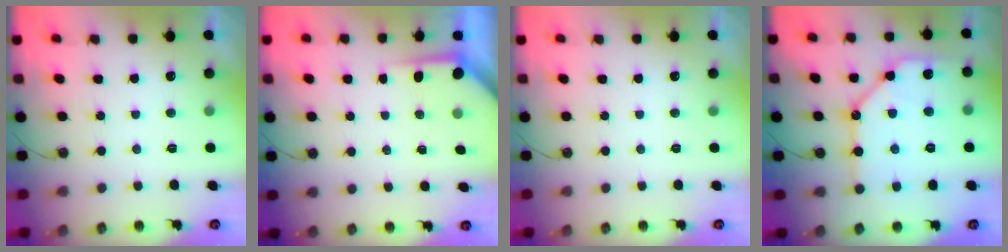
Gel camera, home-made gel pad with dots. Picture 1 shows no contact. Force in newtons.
{"total": 3.3, "press": 3.3, "slide": 0.4}
{"total": 0.0}
{"total": 14.9, "press": 14.8, "slide": 1.3}